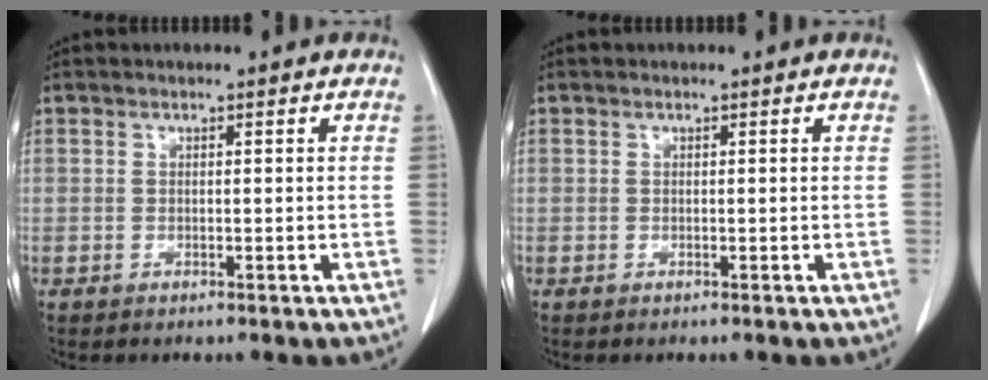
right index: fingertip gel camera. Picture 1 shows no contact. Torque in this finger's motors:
{"motor_torque": [0.01, -0.01, 0.04, -0.01]}